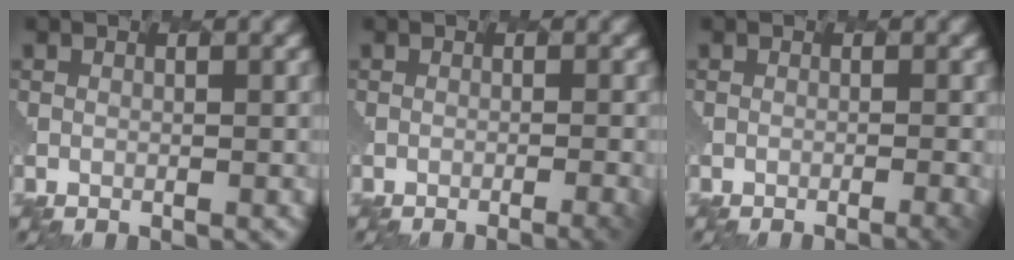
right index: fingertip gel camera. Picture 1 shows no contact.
{"total": 3.0, "force": [-1.3, 1.0, 2.5], "torque": [-0.019, 0.005, -0.015]}
{"total": 2.6, "force": [-1.2, 0.8, 2.1], "torque": [-0.018, 0.004, -0.015]}